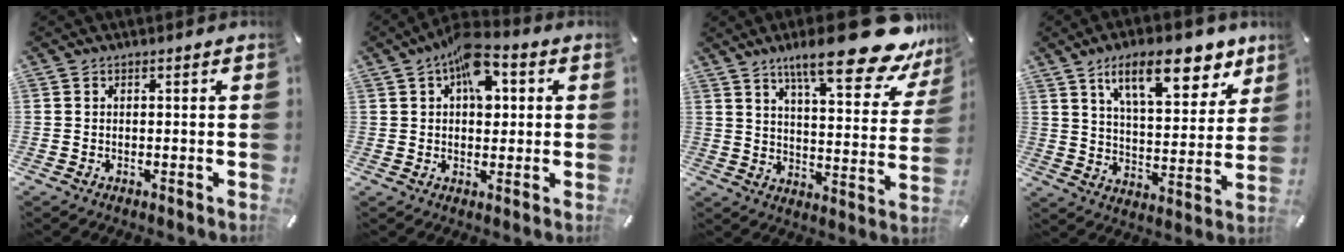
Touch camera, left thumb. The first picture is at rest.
{"total": 9.7, "force": [3.5, 5.8, 6.9], "torque": [-0.092, -0.009, 0.060]}
{"total": 22.0, "force": [15.3, 5.9, 14.6], "torque": [-0.210, -0.106, 0.247]}
{"total": 17.6, "force": [11.1, 7.6, 11.3], "torque": [-0.168, -0.048, 0.185]}